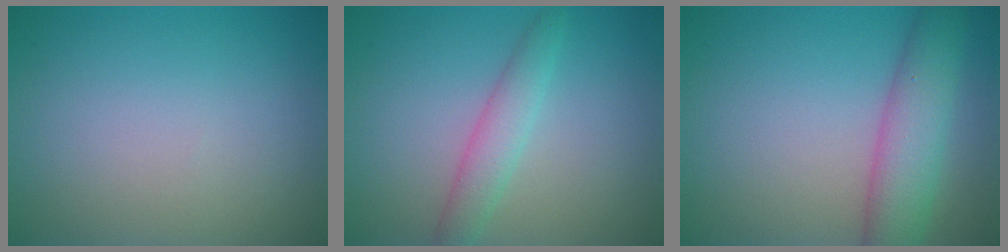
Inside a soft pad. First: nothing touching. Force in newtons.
{"total": 2.6, "press": 2.6, "slide": 0.1}
{"total": 5.4, "press": 5.4, "slide": 0.1}